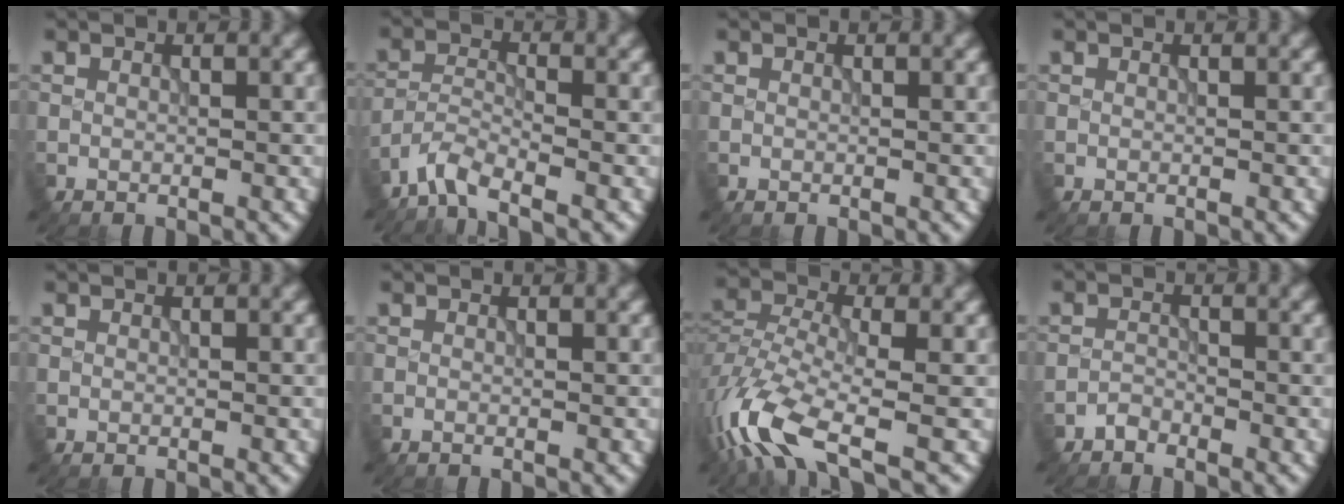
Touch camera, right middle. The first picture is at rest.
{"total": 3.0, "force": [-2.6, 0.4, 1.4], "torque": [-0.028, -0.001, -0.063]}
{"total": 0.0}
{"total": 0.0}
{"total": 0.0}
{"total": 0.0}
{"total": 8.9, "force": [-5.3, 3.1, 6.5], "torque": [-0.147, -0.013, -0.116]}
{"total": 1.2, "force": [-1.2, 0.3, 0.0], "torque": [0.005, 0.002, -0.025]}